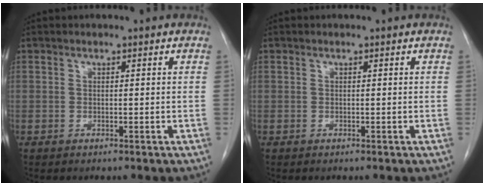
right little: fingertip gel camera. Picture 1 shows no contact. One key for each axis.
{"total": 0.0}